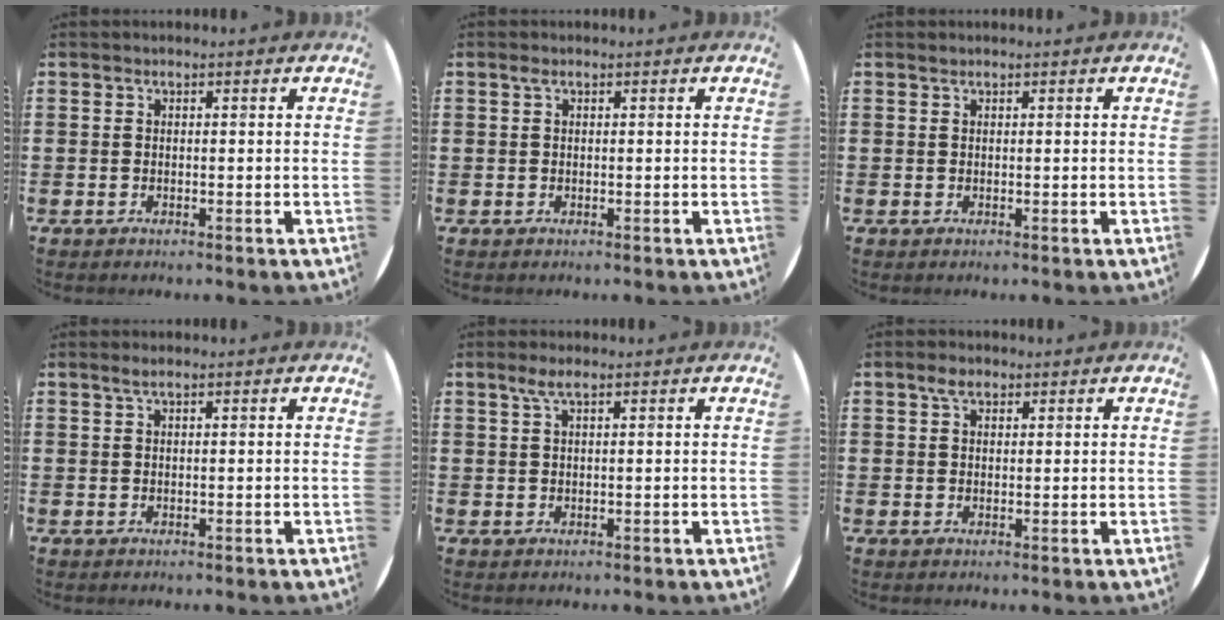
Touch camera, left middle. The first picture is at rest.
{"total": 0.6, "force": [0.3, 0.4, 0.3], "torque": [0.000, -0.002, 0.004]}
{"total": 0.0}
{"total": 1.0, "force": [0.7, 0.0, 0.8], "torque": [-0.015, 0.003, 0.011]}
{"total": 2.2, "force": [1.2, 0.4, 1.7], "torque": [-0.036, 0.006, 0.020]}
{"total": 2.3, "force": [1.5, 1.1, 1.3], "torque": [-0.019, 0.003, 0.026]}